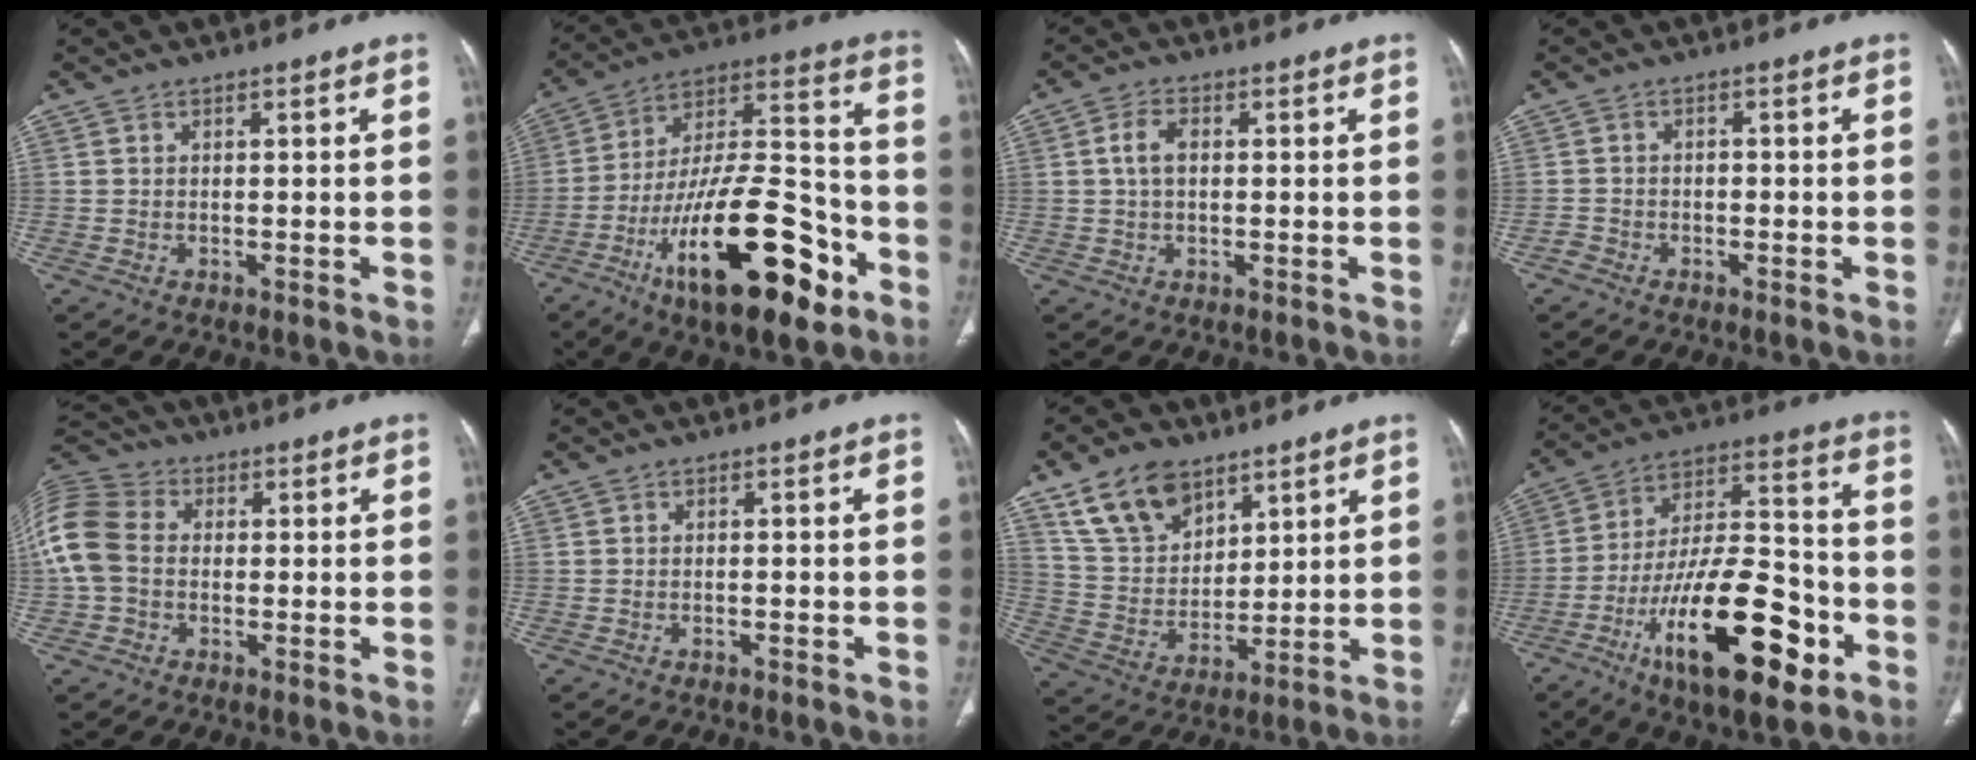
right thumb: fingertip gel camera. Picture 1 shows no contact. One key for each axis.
{"total": 27.9, "fx": -12.6, "fy": 10.5, "fz": 22.5, "tx": -0.360, "ty": 0.064, "tz": -0.199}
{"total": 3.9, "fx": 0.4, "fy": 2.3, "fz": 3.1, "tx": -0.059, "ty": 0.010, "tz": 0.007}
{"total": 1.8, "fx": -1.2, "fy": 1.3, "fz": 0.2, "tx": -0.002, "ty": 0.009, "tz": -0.026}
{"total": 12.6, "fx": 0.2, "fy": 9.9, "fz": 7.8, "tx": -0.178, "ty": 0.032, "tz": -0.003}
{"total": 0.7, "fx": -0.3, "fy": 0.3, "fz": 0.5, "tx": -0.014, "ty": 0.006, "tz": -0.004}
{"total": 13.3, "fx": 8.6, "fy": 8.1, "fz": 6.1, "tx": -0.088, "ty": -0.034, "tz": 0.169}
{"total": 25.3, "fx": -10.7, "fy": 9.8, "fz": 20.8, "tx": -0.337, "ty": 0.053, "tz": -0.169}